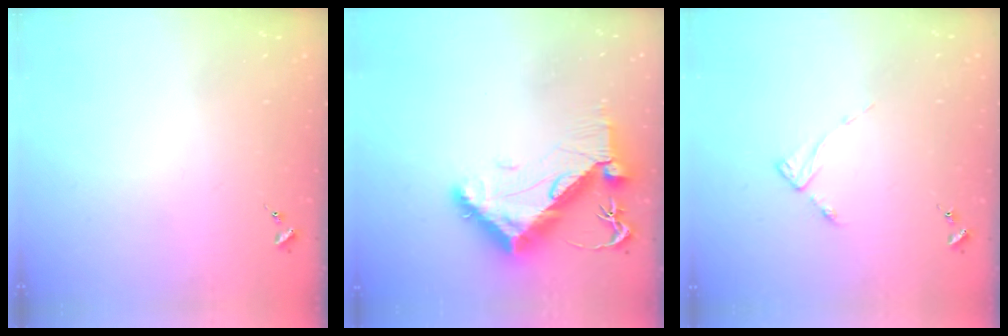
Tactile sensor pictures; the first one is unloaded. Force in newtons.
{"total": 12.1, "press": 12.0, "slide": 1.7}
{"total": 2.7, "press": 2.7, "slide": 0.4}